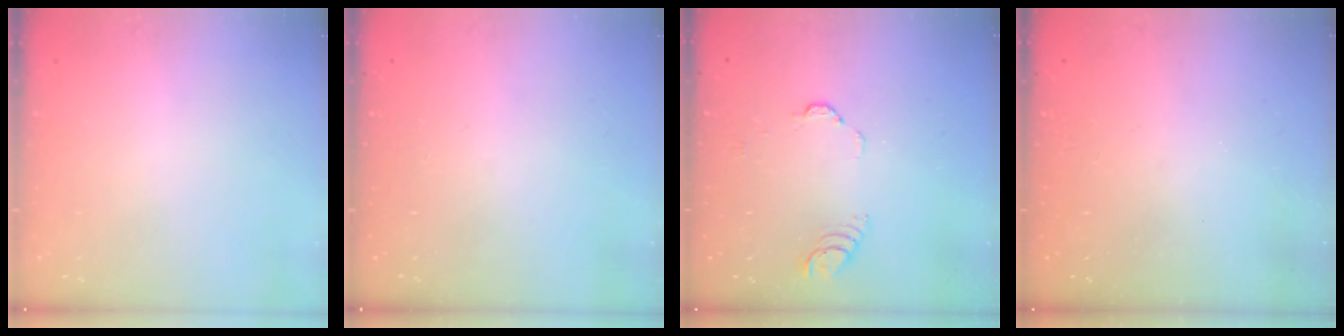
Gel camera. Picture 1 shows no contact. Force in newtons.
{"total": 0.0}
{"total": 3.0, "press": 3.0, "slide": 0.3}
{"total": 0.0}